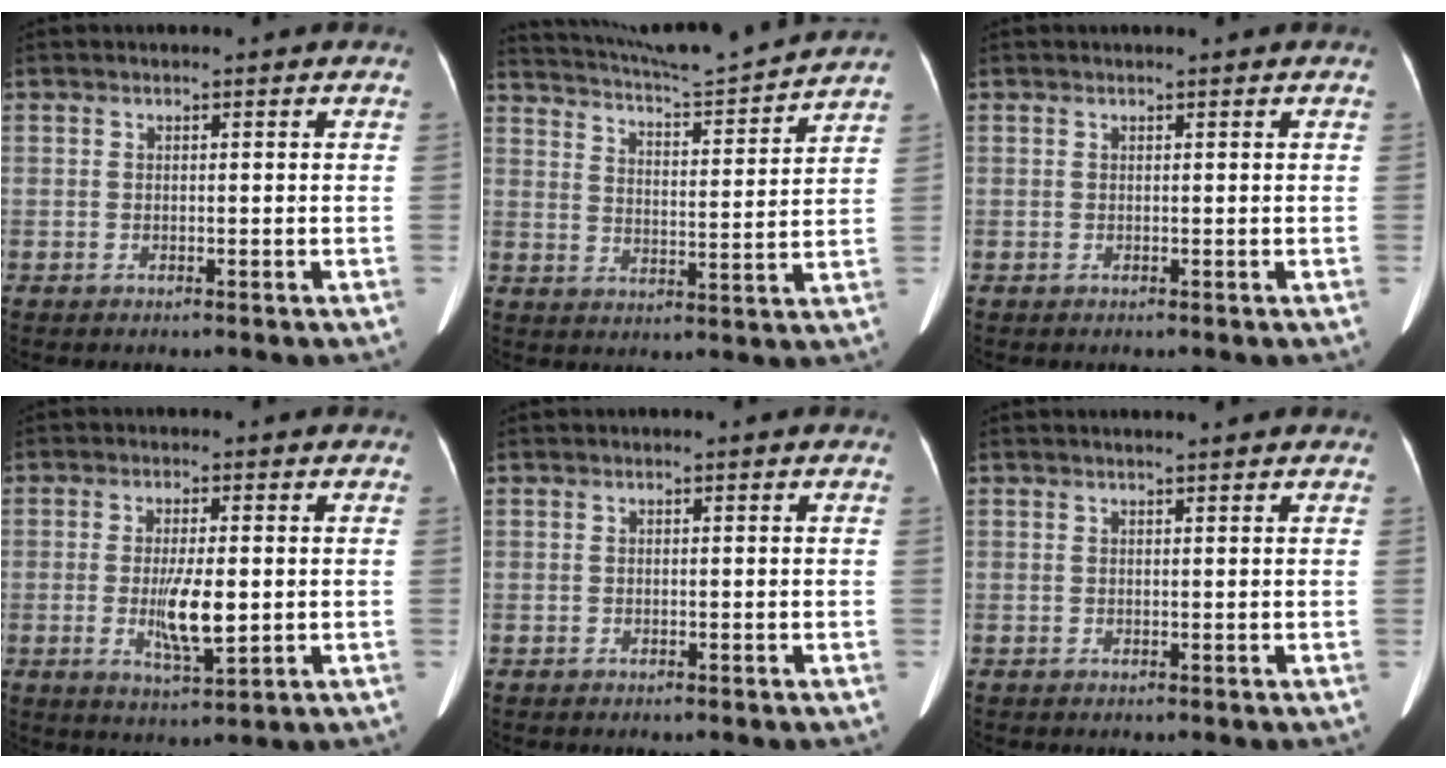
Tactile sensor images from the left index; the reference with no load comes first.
{"total": 15.7, "force": [14.9, -1.4, 4.7], "torque": [-0.093, -0.027, 0.217]}
{"total": 0.5, "force": [0.5, 0.0, 0.3], "torque": [-0.004, 0.004, 0.008]}
{"total": 6.6, "force": [-0.6, 1.4, 6.4], "torque": [-0.122, -0.014, -0.009]}
{"total": 0.0}
{"total": 2.4, "force": [2.1, 0.1, 1.2], "torque": [-0.014, 0.015, 0.027]}